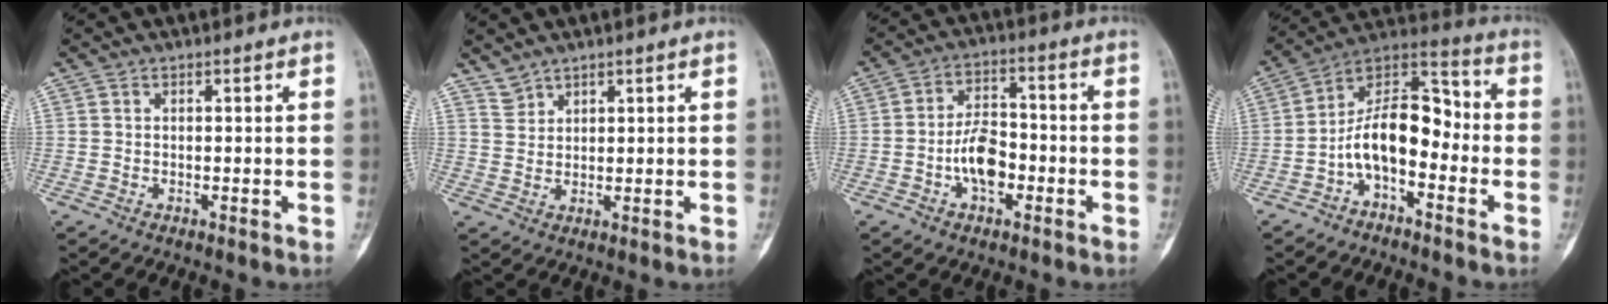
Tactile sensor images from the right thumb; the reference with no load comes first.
{"total": 2.4, "force": [2.2, 1.0, 0.0], "torque": [0.012, -0.009, 0.043]}
{"total": 8.5, "force": [-2.5, 4.9, 6.5], "torque": [-0.097, 0.028, -0.050]}
{"total": 13.1, "force": [-3.5, 7.1, 10.5], "torque": [-0.161, 0.074, -0.073]}